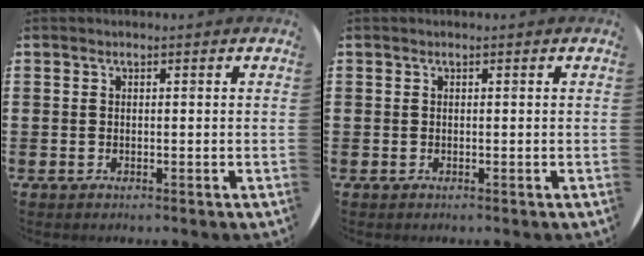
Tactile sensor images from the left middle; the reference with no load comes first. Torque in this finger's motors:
{"motor_torque": [-0.06, 0.04, 0.00, 0.01]}